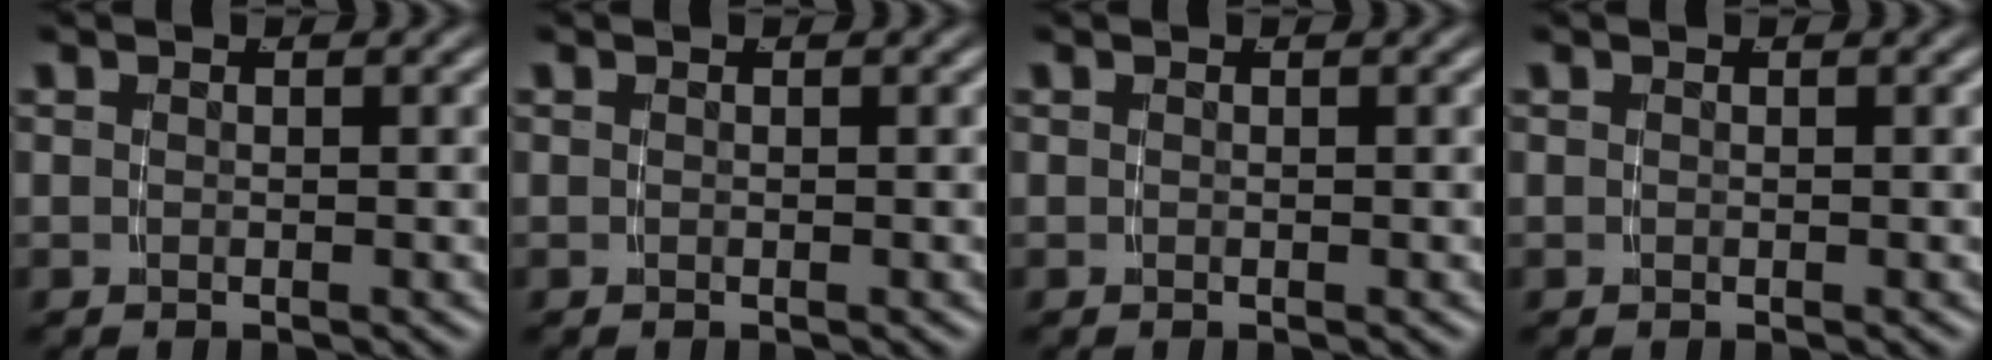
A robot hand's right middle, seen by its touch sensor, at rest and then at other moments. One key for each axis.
{"total": 0.0}
{"total": 0.0}
{"total": 0.0}